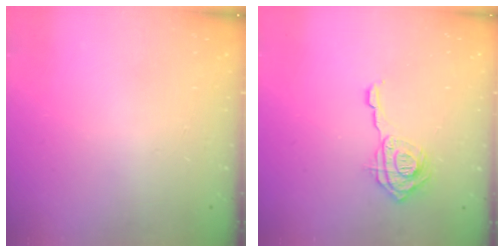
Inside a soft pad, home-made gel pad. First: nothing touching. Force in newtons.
{"total": 11.7, "press": 11.7, "slide": 1.1}